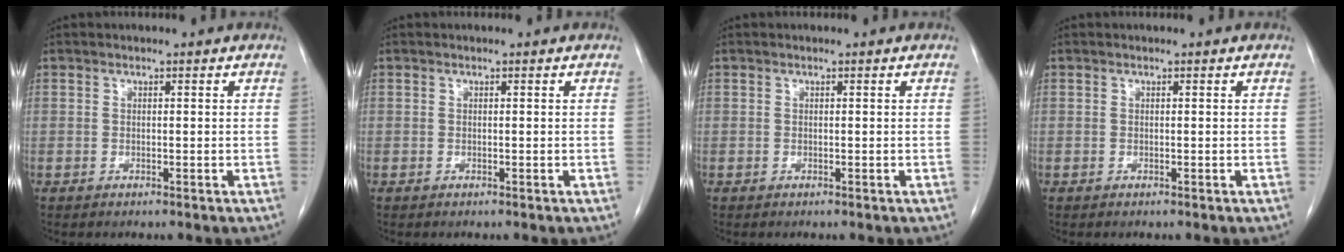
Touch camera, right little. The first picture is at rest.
{"total": 0.0}
{"total": 0.0}
{"total": 0.0}